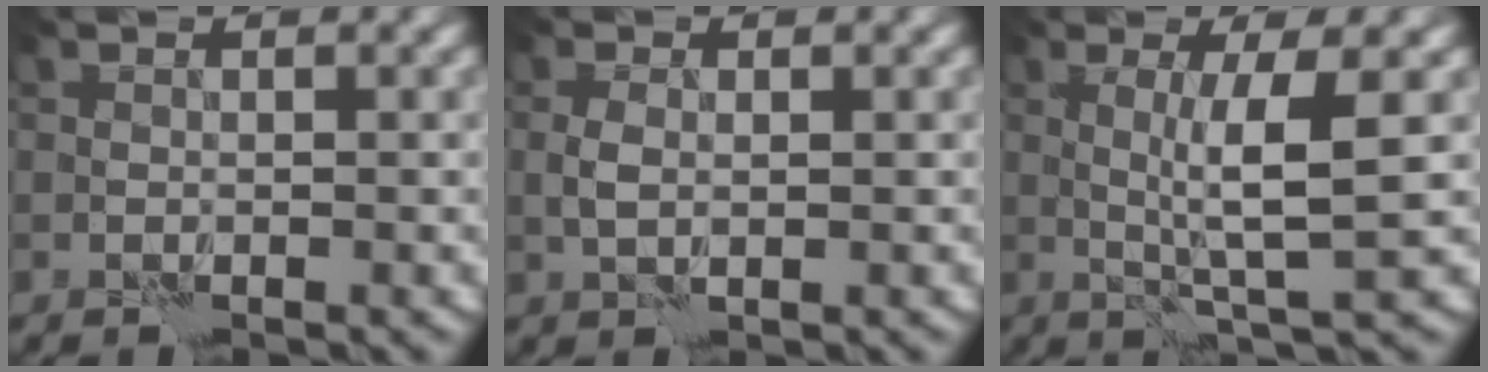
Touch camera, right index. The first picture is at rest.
{"total": 1.2, "force": [0.3, 0.6, 1.0], "torque": [-0.024, -0.001, 0.006]}
{"total": 4.5, "force": [0.8, 0.2, 4.4], "torque": [-0.082, -0.003, 0.018]}